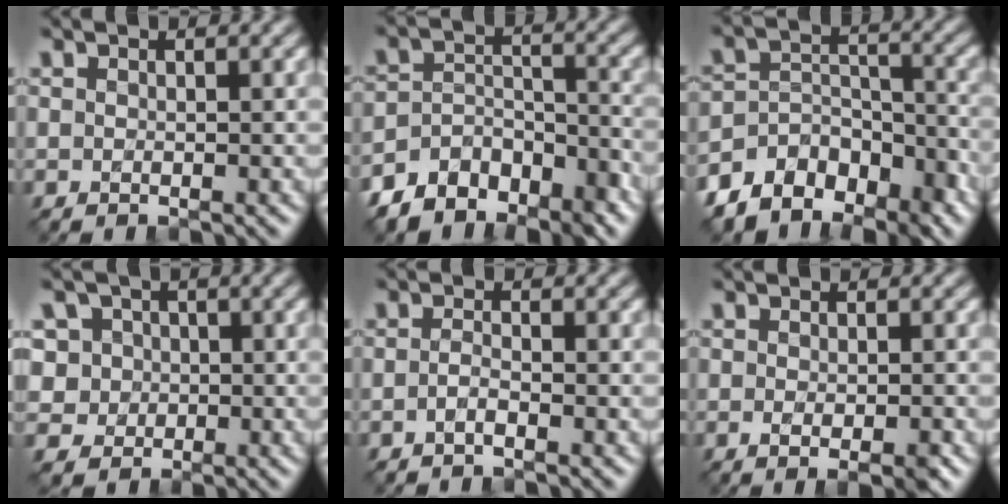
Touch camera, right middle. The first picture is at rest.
{"total": 7.2, "force": [-5.8, 3.5, 2.4], "torque": [-0.037, -0.003, -0.101]}
{"total": 8.6, "force": [-6.8, 4.5, 2.5], "torque": [-0.031, 0.010, -0.113]}
{"total": 5.6, "force": [1.5, 5.1, 1.8], "torque": [-0.030, 0.023, 0.009]}
{"total": 1.1, "force": [-0.6, 0.3, 0.9], "torque": [-0.020, 0.000, -0.013]}
{"total": 2.4, "force": [-0.9, 0.6, 2.1], "torque": [-0.034, -0.006, -0.013]}